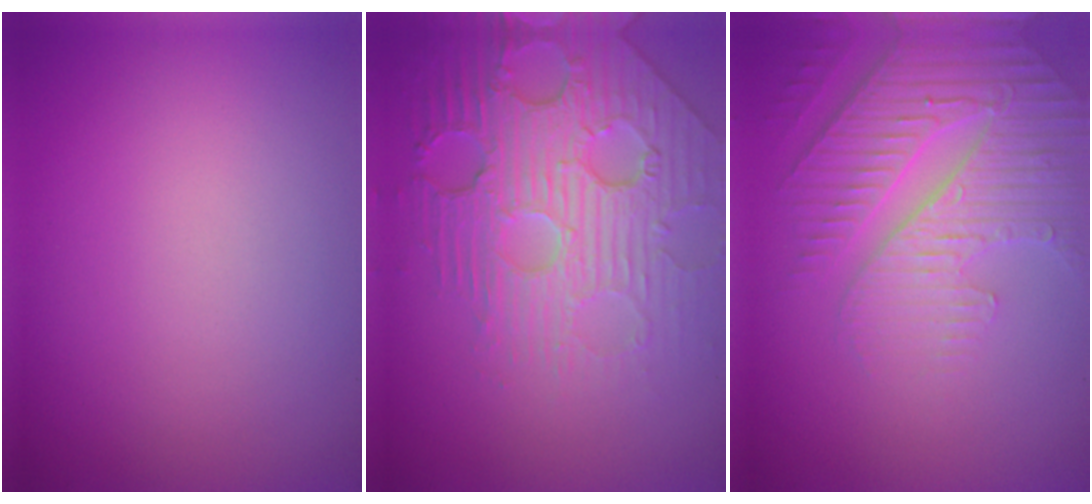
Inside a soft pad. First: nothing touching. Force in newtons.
{"total": 7.3, "press": 5.4, "slide": 4.9}
{"total": 5.5, "press": 4.8, "slide": 2.7}